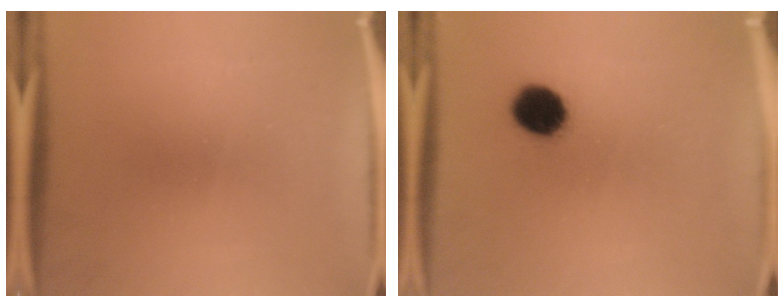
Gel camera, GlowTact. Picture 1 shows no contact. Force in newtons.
{"total": 7.9}